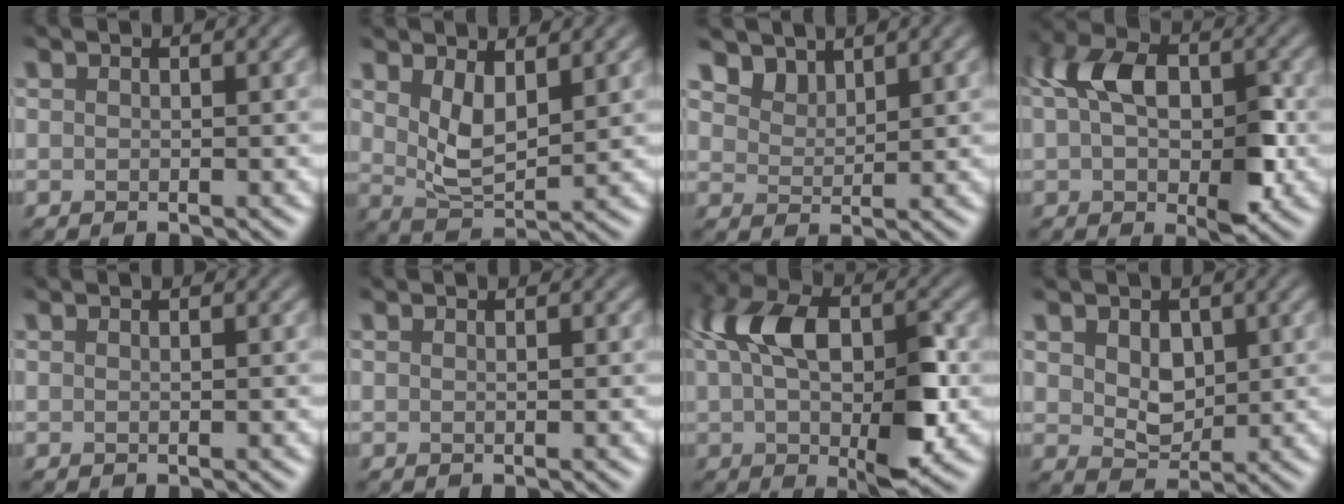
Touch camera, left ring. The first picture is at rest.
{"total": 3.6, "force": [1.1, 1.7, 3.0], "torque": [-0.063, -0.015, 0.015]}
{"total": 2.8, "force": [2.1, 1.5, 1.1], "torque": [-0.033, -0.017, 0.042]}
{"total": 8.2, "force": [0.0, 5.1, 6.4], "torque": [-0.118, 0.004, -0.011]}
{"total": 0.0}
{"total": 0.0}
{"total": 10.8, "force": [-0.2, 5.7, 9.2], "torque": [-0.163, 0.000, -0.006]}
{"total": 2.8, "force": [0.4, 2.1, 1.8], "torque": [-0.038, -0.014, -0.002]}